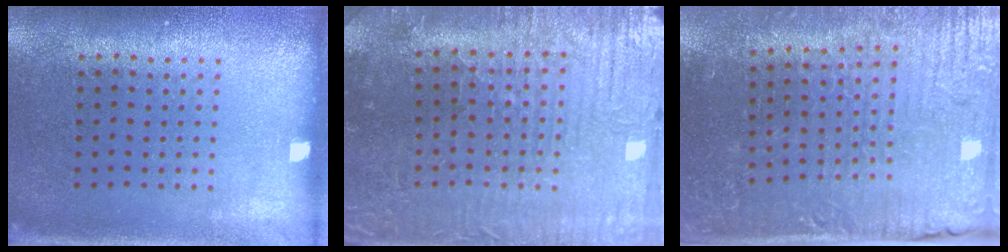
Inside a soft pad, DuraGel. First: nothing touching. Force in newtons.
{"total": 2.3, "press": 2.2, "slide": 0.4}
{"total": 4.1, "press": 4.1, "slide": 0.5}